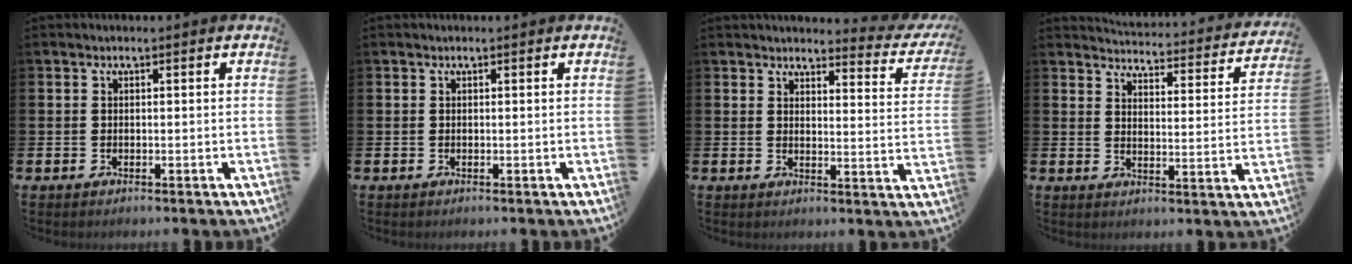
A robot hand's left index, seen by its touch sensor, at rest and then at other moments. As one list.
[{"total": 0.0}, {"total": 3.0, "force": [2.8, 0.8, 0.6], "torque": [-0.010, -0.028, 0.040]}, {"total": 3.7, "force": [3.7, 0.3, 0.5], "torque": [-0.021, -0.035, 0.056]}]